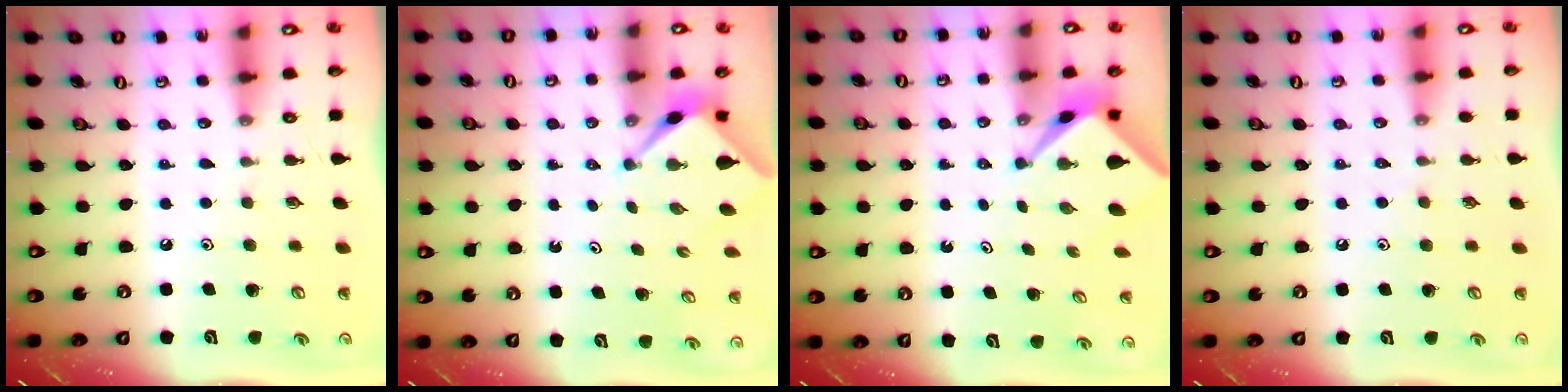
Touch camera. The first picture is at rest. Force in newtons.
{"total": 2.5, "press": 2.5, "slide": 0.3}
{"total": 2.1, "press": 2.1, "slide": 0.3}
{"total": 4.6, "press": 4.6, "slide": 0.5}